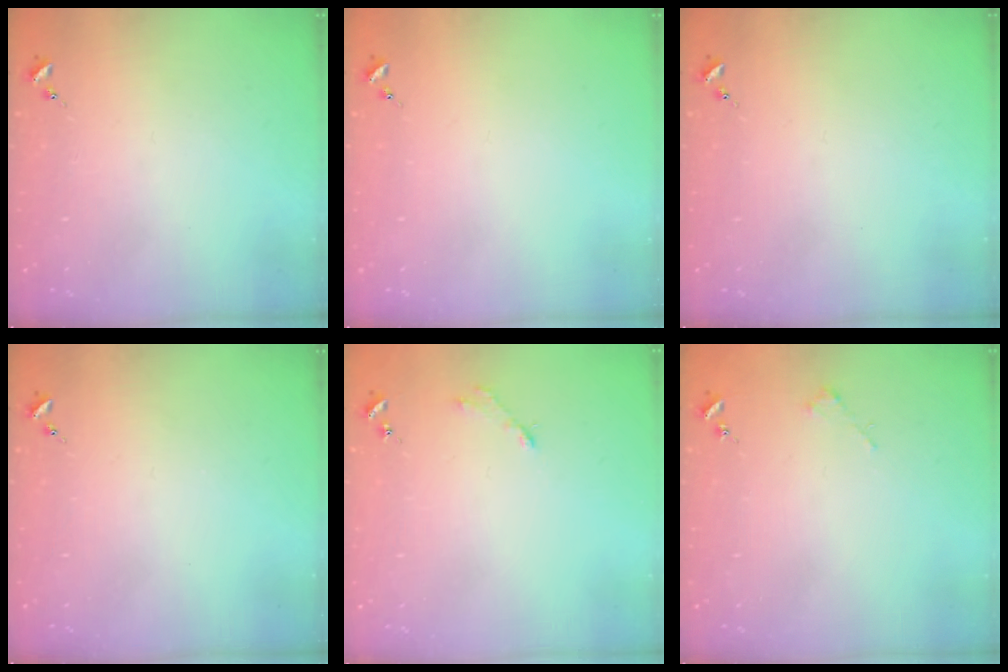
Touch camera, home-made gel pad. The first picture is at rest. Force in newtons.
{"total": 0.0}
{"total": 0.0}
{"total": 0.0}
{"total": 2.8, "press": 2.8, "slide": 0.4}
{"total": 1.8, "press": 1.8, "slide": 0.2}